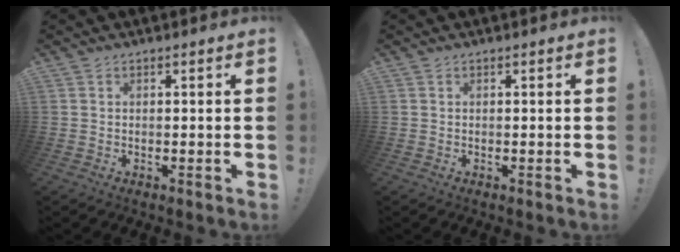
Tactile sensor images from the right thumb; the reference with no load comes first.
{"total": 0.0}